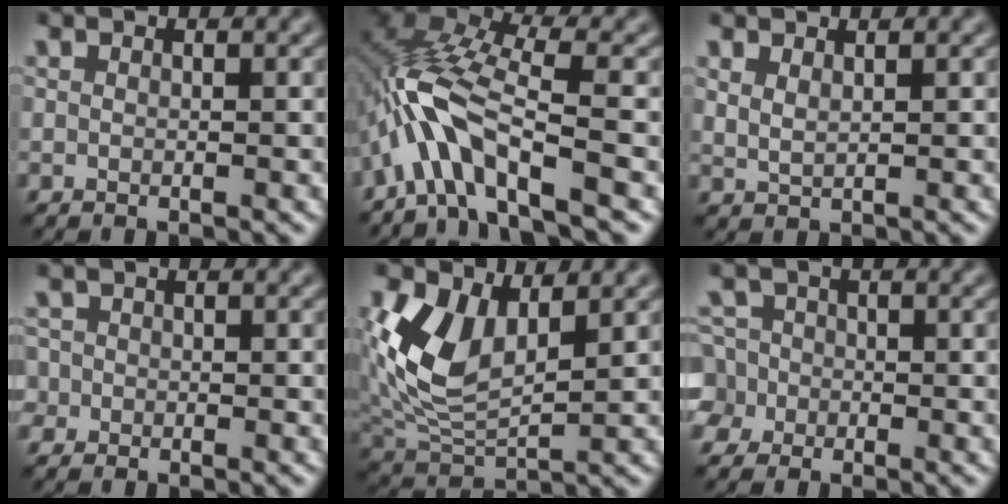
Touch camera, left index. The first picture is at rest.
{"total": 6.9, "force": [-3.6, 1.7, 5.6], "torque": [-0.115, 0.016, -0.077]}
{"total": 1.0, "force": [0.9, 0.2, 0.5], "torque": [-0.016, -0.002, 0.021]}
{"total": 1.4, "force": [-0.3, 1.3, 0.1], "torque": [0.007, 0.008, -0.018]}
{"total": 6.7, "force": [1.5, 4.0, 5.2], "torque": [-0.118, -0.009, 0.032]}
{"total": 4.5, "force": [-1.4, 4.1, 1.0], "torque": [-0.014, 0.023, -0.056]}